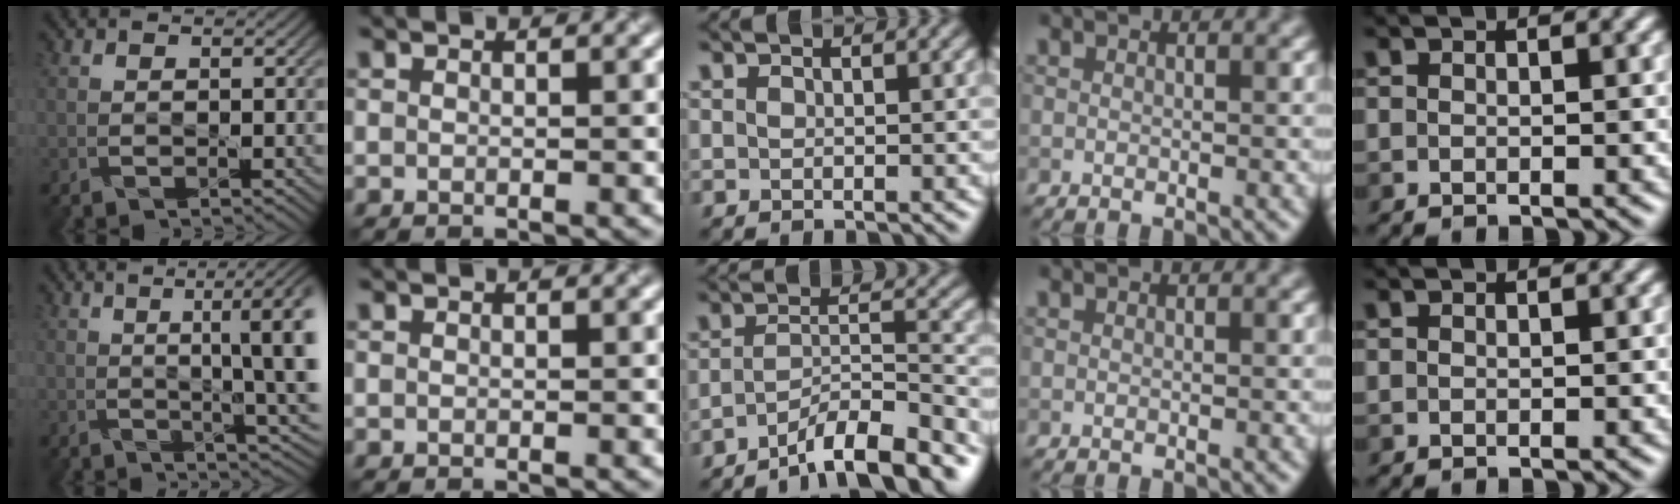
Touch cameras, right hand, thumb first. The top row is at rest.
{"thumb": {"total": 10.0, "force": [1.3, 1.9, 9.7], "torque": [-0.116, 0.016, 0.022]}, "middle": {"total": 7.5, "force": [-5.6, 1.6, 4.8], "torque": [-0.070, 0.004, -0.094]}}